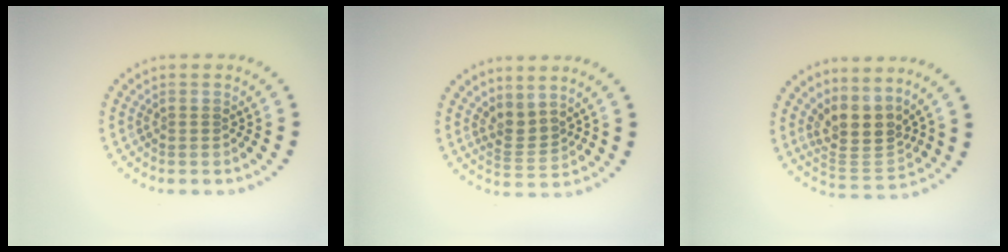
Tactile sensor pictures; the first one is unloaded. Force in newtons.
{"total": 2.3, "press": 1.5, "slide": 1.7}
{"total": 3.8, "press": 3.1, "slide": 2.2}